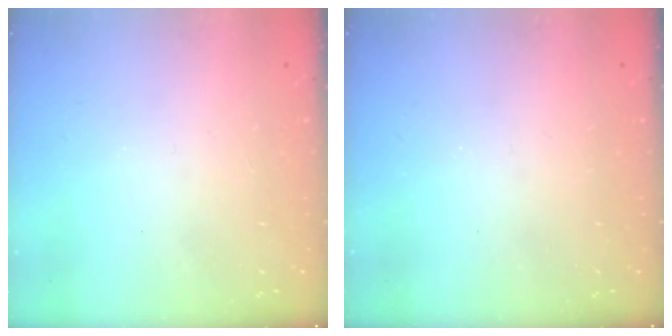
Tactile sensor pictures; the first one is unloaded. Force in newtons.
{"total": 0.0}